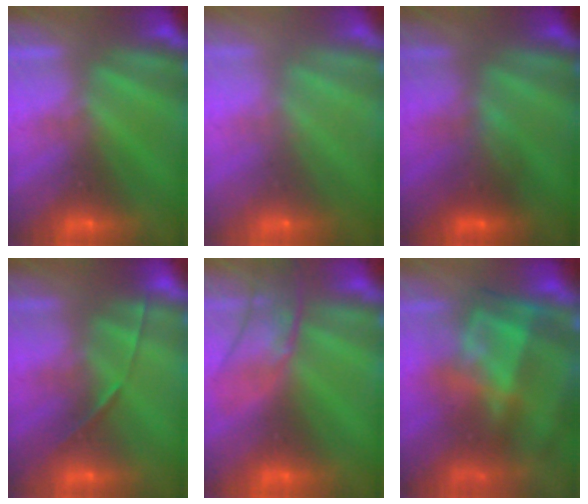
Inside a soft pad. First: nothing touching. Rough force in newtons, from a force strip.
{"total": 8.3}
{"total": 2.2}
{"total": 1.7}
{"total": 2.9}
{"total": 8.3}